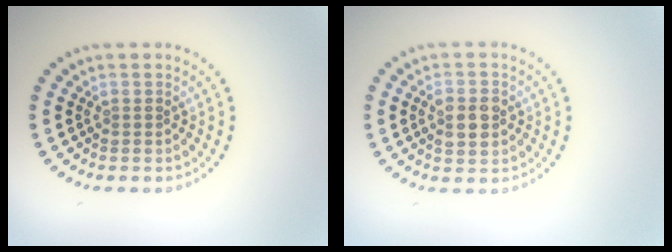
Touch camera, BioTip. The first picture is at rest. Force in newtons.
{"total": 2.8, "press": 2.8, "slide": 0.2}